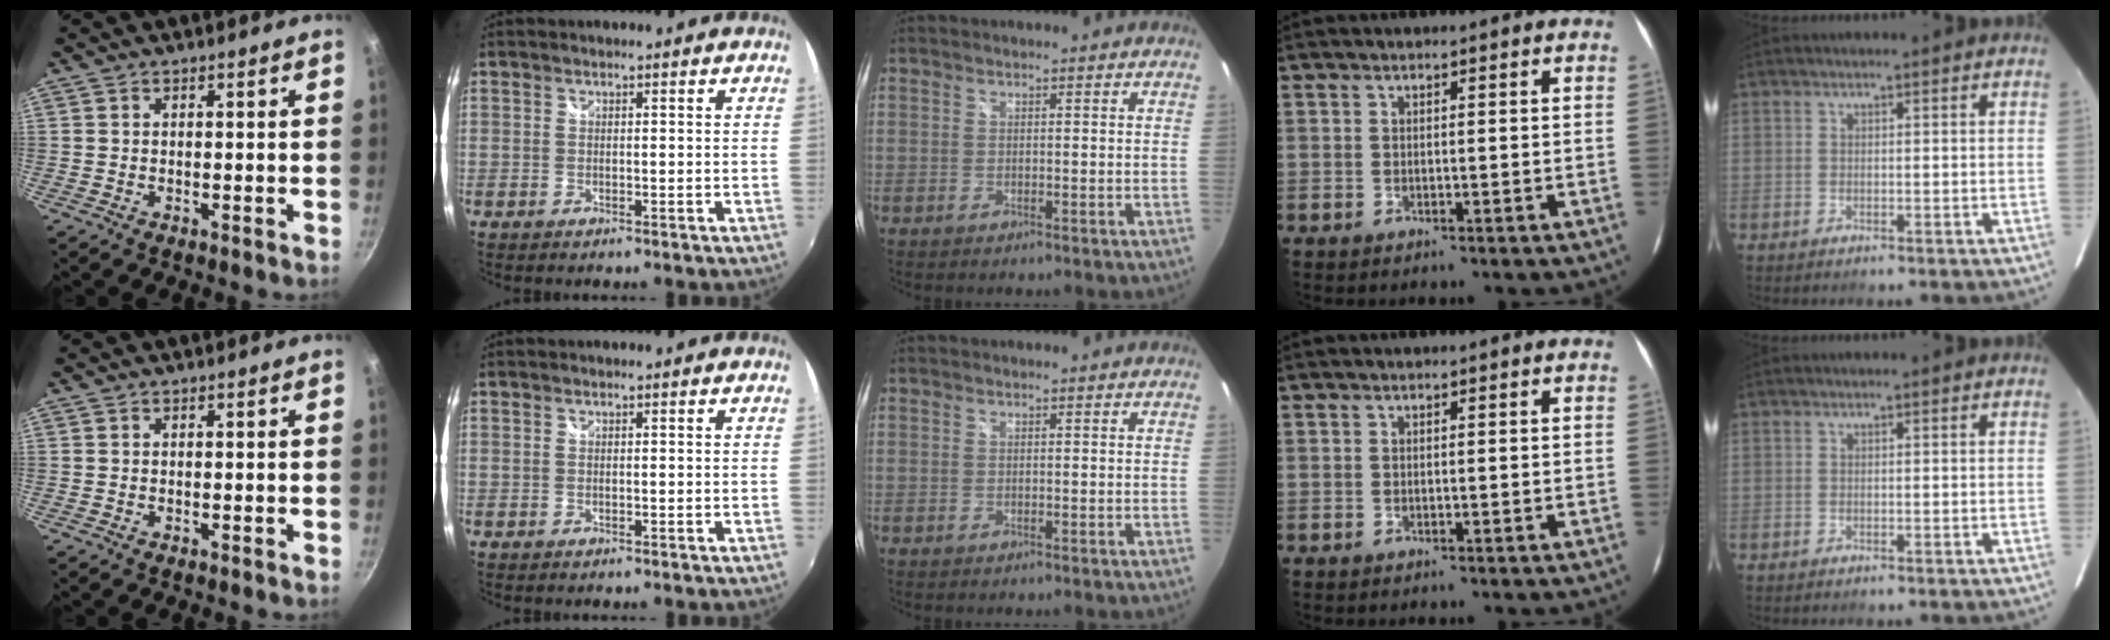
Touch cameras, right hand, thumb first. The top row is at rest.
{}